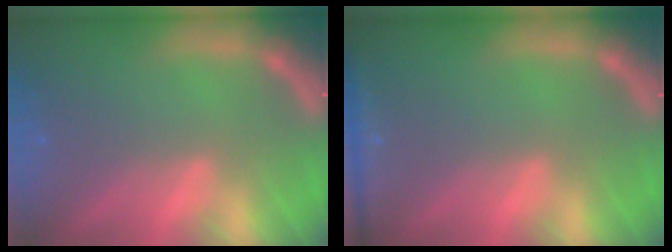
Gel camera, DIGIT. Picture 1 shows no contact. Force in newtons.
{"total": 3.0}